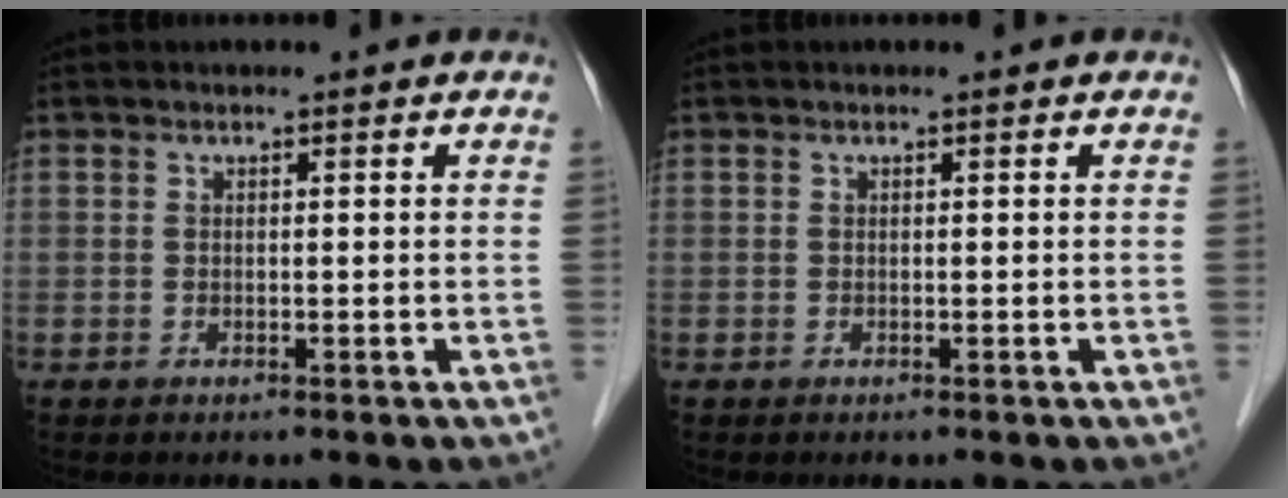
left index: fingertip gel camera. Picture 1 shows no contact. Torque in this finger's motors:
{"motor_torque": [0.00, 0.00, 0.00, 0.00]}